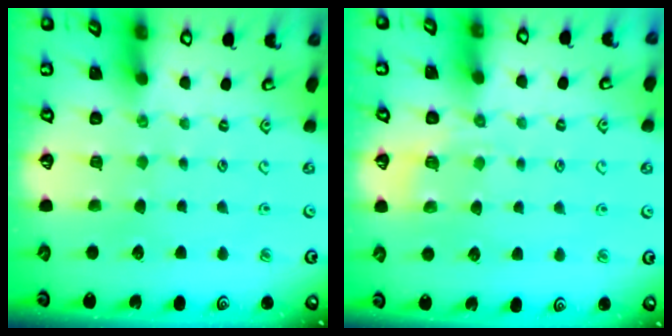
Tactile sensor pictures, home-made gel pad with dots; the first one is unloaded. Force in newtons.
{"total": 5.0, "press": 4.7, "slide": 1.5}